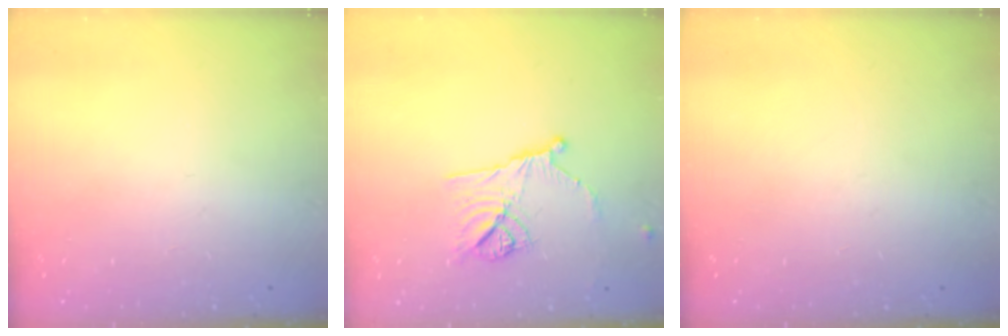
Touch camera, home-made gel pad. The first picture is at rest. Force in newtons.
{"total": 11.2, "press": 10.9, "slide": 2.3}
{"total": 0.0}